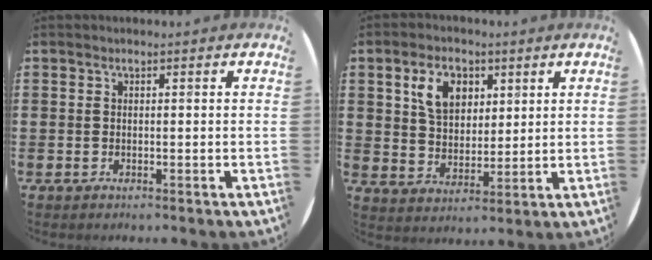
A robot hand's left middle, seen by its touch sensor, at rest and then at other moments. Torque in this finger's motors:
{"motor_torque": [1.62, -0.52, 0.34, 0.07]}